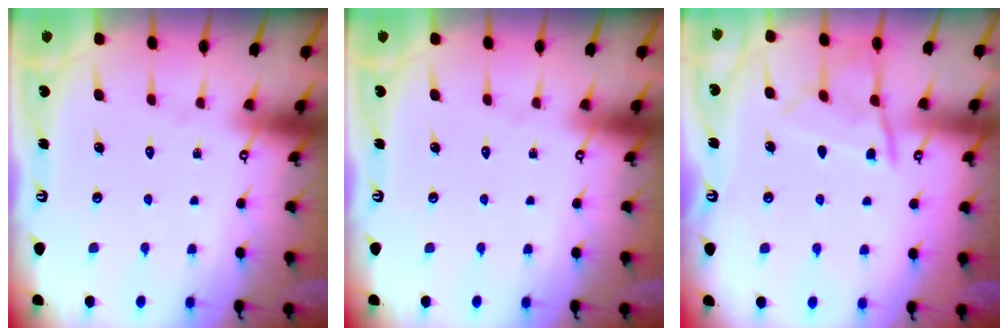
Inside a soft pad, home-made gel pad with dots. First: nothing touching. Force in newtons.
{"total": 0.0}
{"total": 9.0, "press": 9.0, "slide": 1.0}